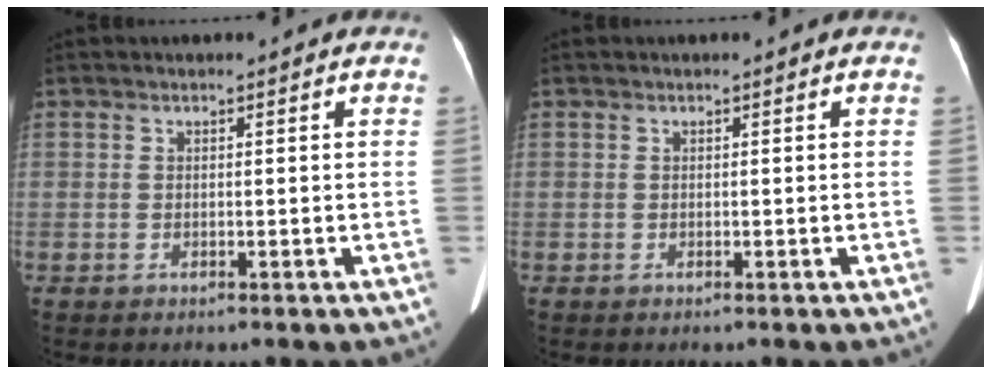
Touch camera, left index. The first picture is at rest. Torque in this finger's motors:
{"motor_torque": [0.00, 0.04, 0.01, 0.01]}